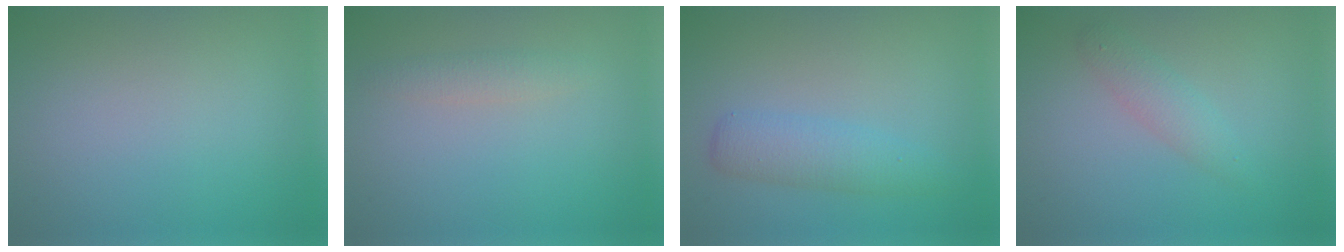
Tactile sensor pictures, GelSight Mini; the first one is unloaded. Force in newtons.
{"total": 1.4, "press": 1.4, "slide": 0.1}
{"total": 2.9, "press": 2.9, "slide": 0.1}
{"total": 1.9, "press": 1.9, "slide": 0.0}